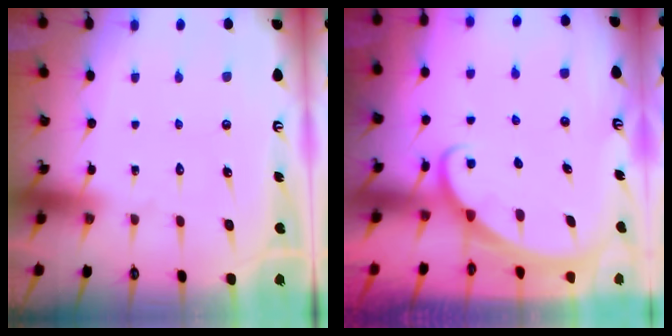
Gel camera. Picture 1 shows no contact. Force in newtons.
{"total": 1.8, "press": 1.8, "slide": 0.1}